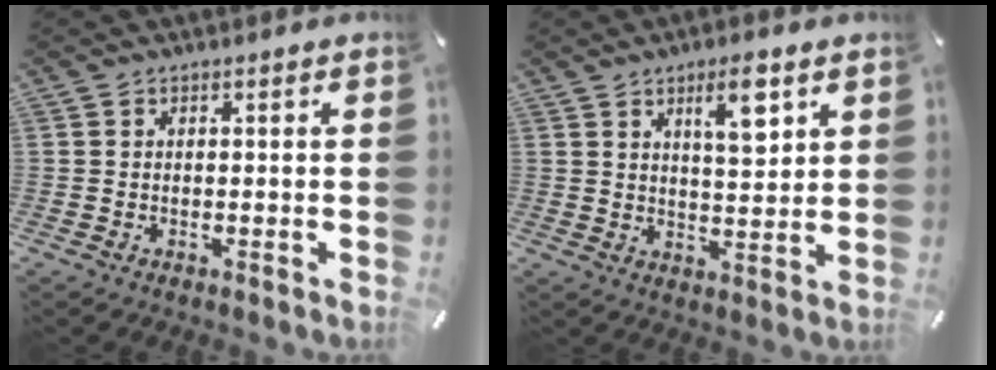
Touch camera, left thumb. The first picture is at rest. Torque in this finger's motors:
{"motor_torque": [1.17, 1.37, 0.89, -0.85, 0.18]}